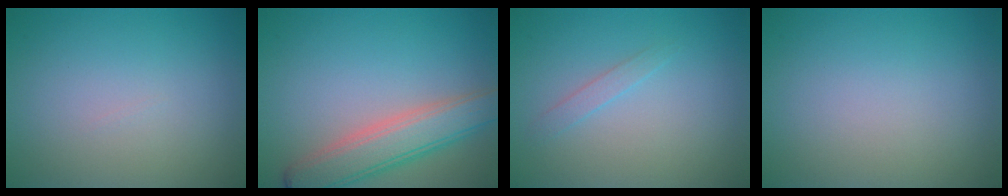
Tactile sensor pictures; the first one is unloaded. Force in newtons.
{"total": 5.2, "press": 5.2, "slide": 0.4}
{"total": 1.0, "press": 1.0, "slide": 0.0}
{"total": 0.0}